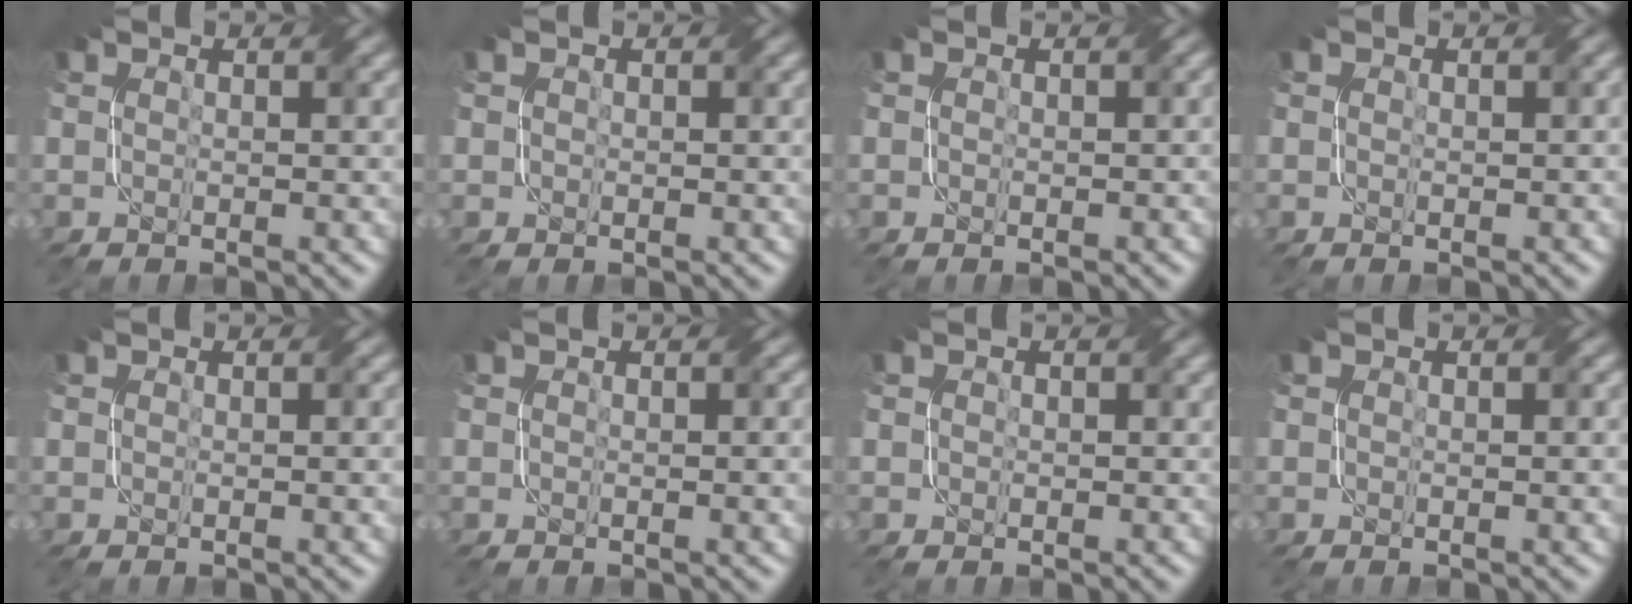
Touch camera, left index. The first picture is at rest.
{"total": 0.6, "force": [0.3, 0.5, 0.1], "torque": [0.000, 0.000, 0.003]}
{"total": 0.0}
{"total": 0.0}
{"total": 1.5, "force": [0.1, 0.3, 1.5], "torque": [-0.015, 0.004, -0.001]}
{"total": 1.6, "force": [0.1, 0.3, 1.6], "torque": [-0.015, 0.004, -0.001]}
{"total": 0.9, "force": [0.5, 0.7, 0.2], "torque": [-0.001, 0.000, 0.001]}
{"total": 1.2, "force": [0.1, 0.1, 1.2], "torque": [-0.013, 0.003, 0.000]}